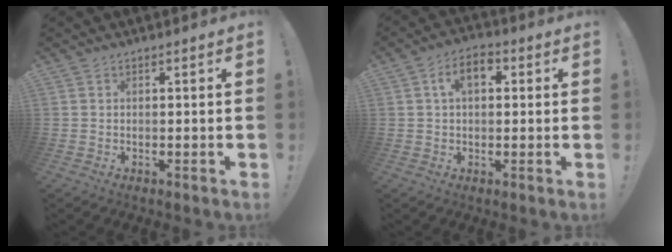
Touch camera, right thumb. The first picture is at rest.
{"total": 7.3, "force": [1.9, 4.3, 5.6], "torque": [-0.091, 0.011, 0.033]}